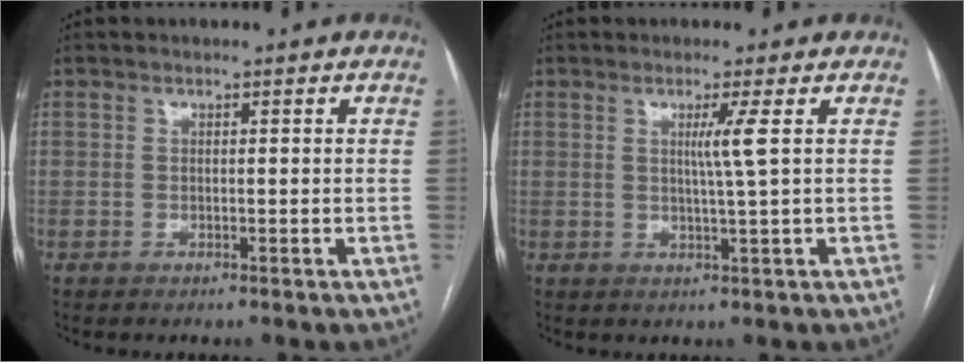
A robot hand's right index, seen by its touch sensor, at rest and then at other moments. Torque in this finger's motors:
{"motor_torque": [0.39, -0.03, 0.23, 0.07]}